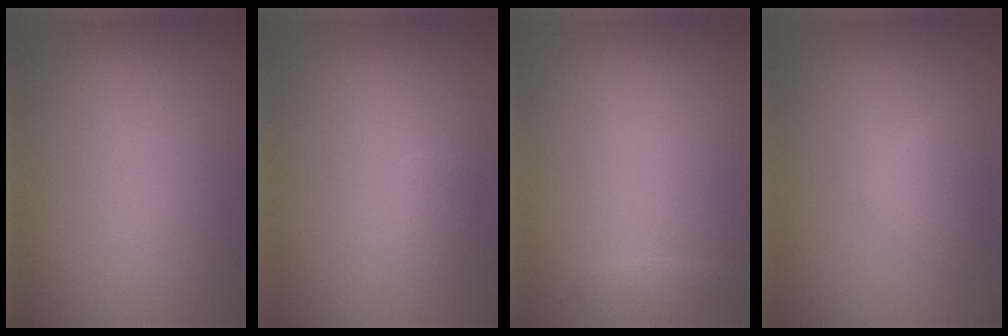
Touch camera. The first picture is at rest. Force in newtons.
{"total": 0.8, "press": 0.8, "slide": 0.1}
{"total": 0.8, "press": 0.8, "slide": 0.1}
{"total": 1.7, "press": 1.7, "slide": 0.1}